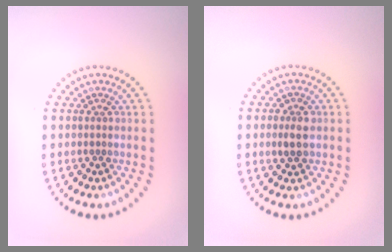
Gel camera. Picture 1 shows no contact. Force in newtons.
{"total": 2.1, "press": 2.1, "slide": 0.3}